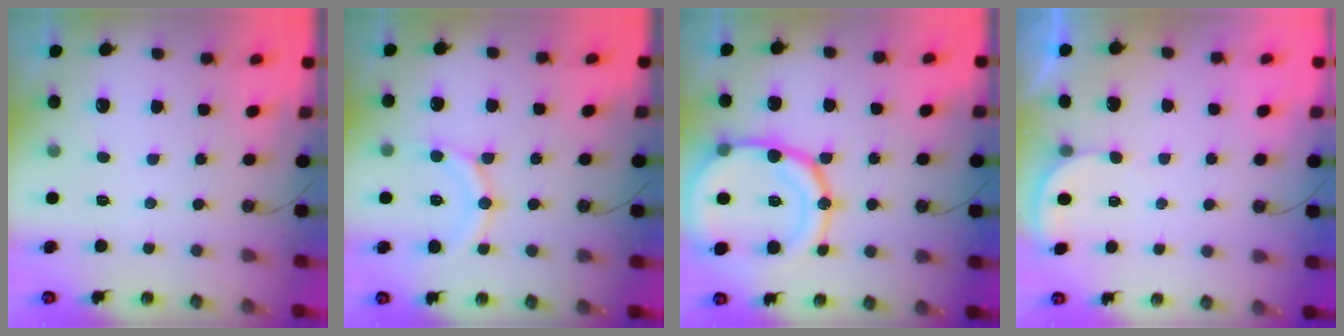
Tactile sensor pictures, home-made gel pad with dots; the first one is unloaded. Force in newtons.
{"total": 12.9, "press": 12.9, "slide": 1.0}
{"total": 21.6, "press": 21.3, "slide": 3.6}
{"total": 2.6, "press": 2.6, "slide": 0.2}